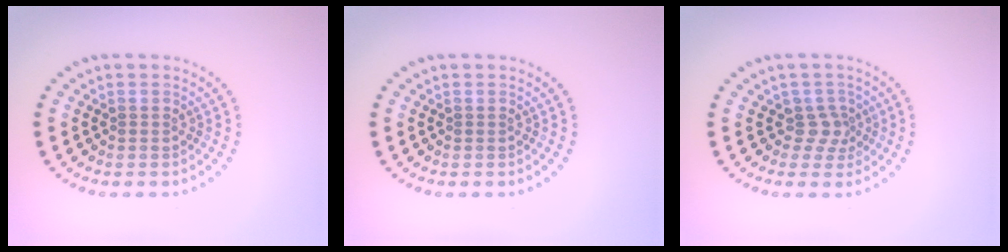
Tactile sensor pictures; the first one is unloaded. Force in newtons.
{"total": 0.0}
{"total": 2.0, "press": 1.4, "slide": 1.4}